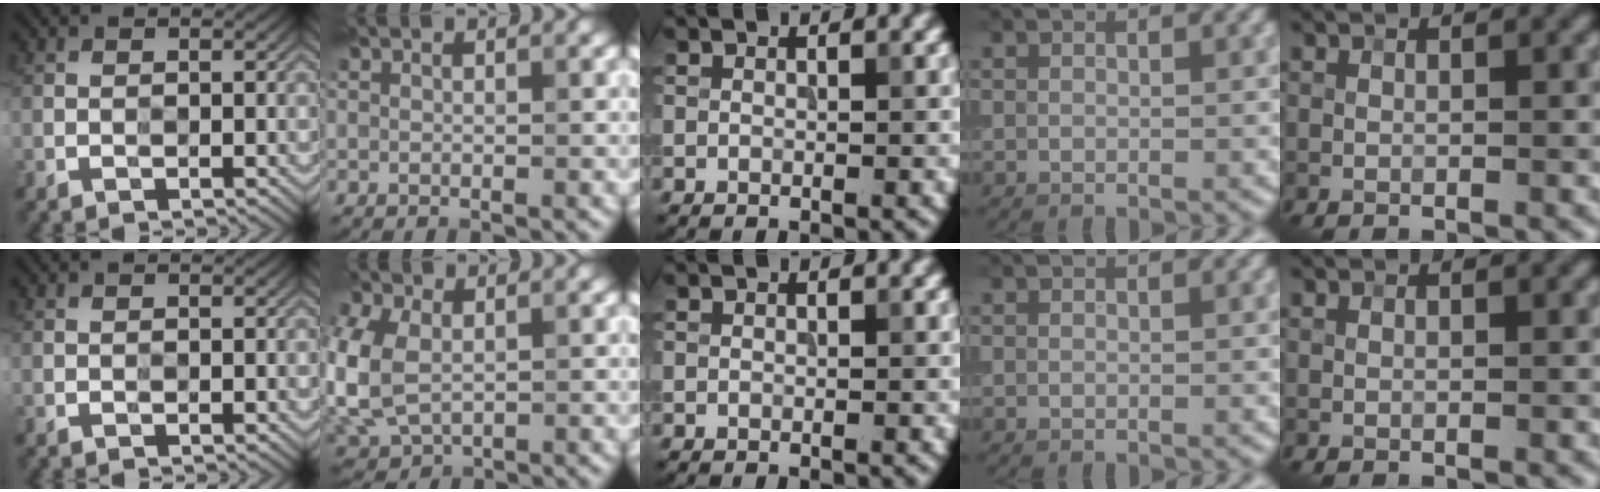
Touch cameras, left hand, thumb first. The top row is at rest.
{"index": {"total": 7.8, "force": [-0.3, 5.5, 5.6], "torque": [-0.158, -0.011, -0.002]}}